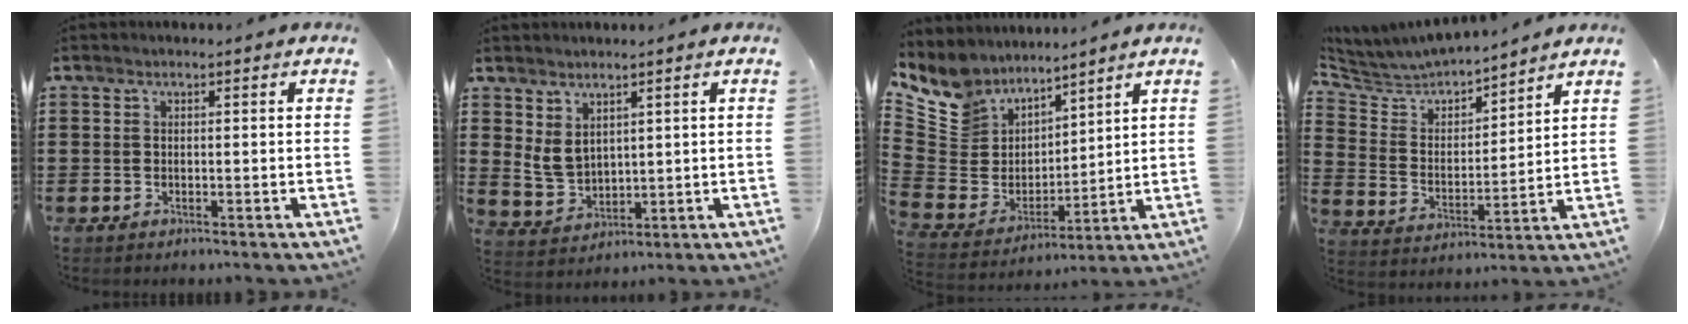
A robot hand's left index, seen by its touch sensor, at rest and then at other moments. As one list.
[{"total": 4.2, "force": [2.3, 2.8, 2.2], "torque": [-0.059, 0.002, 0.043]}, {"total": 9.6, "force": [7.5, 6.1, 0.4], "torque": [-0.068, -0.061, 0.150]}, {"total": 4.9, "force": [4.8, 1.2, 0.4], "torque": [-0.041, -0.034, 0.077]}]